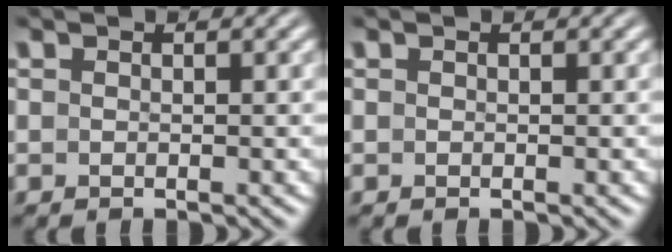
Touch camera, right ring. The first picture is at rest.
{"total": 0.0}